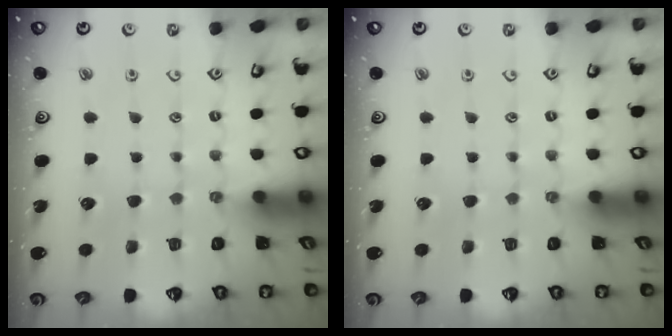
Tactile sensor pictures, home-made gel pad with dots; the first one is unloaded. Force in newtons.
{"total": 0.0}